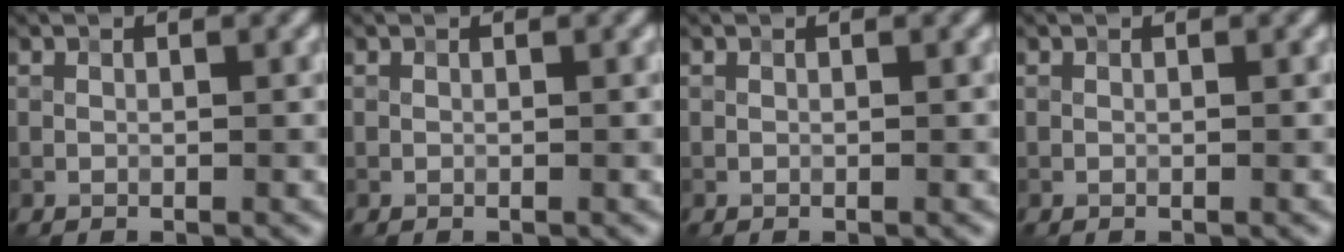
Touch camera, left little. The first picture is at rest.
{"total": 0.0}
{"total": 0.0}
{"total": 0.0}